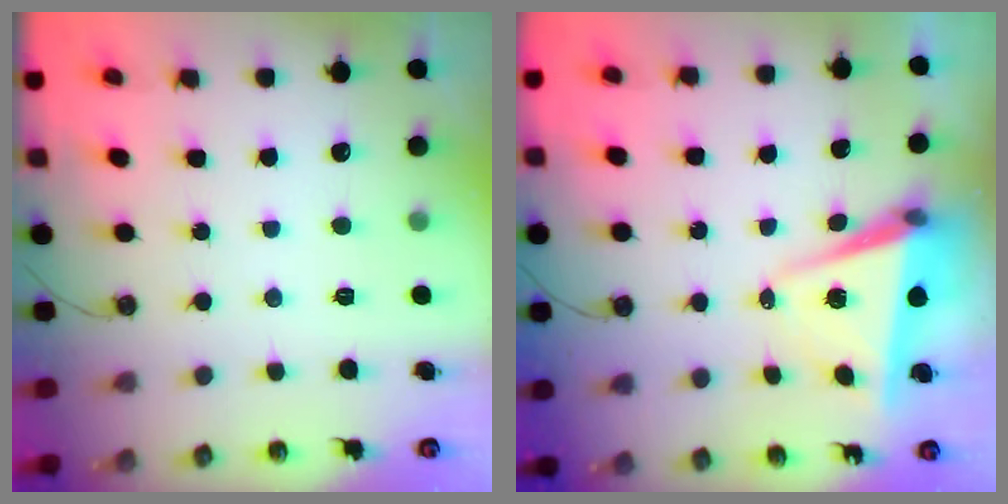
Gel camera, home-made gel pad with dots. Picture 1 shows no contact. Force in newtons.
{"total": 5.9, "press": 4.7, "slide": 3.6}